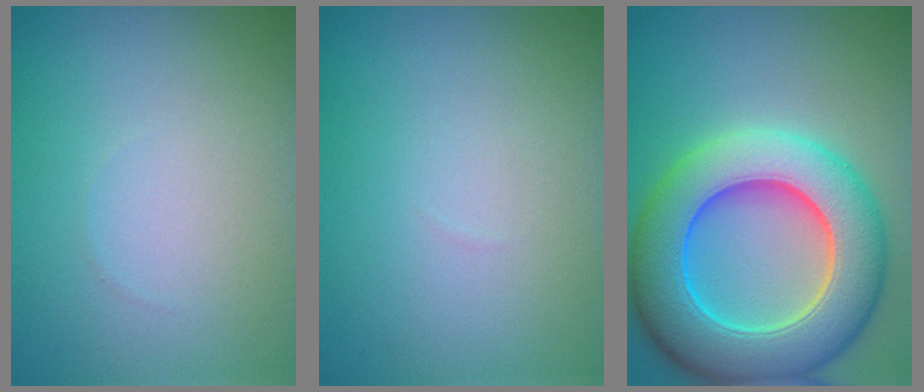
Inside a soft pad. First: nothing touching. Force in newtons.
{"total": 0.0}
{"total": 12.0, "press": 12.0, "slide": 0.4}